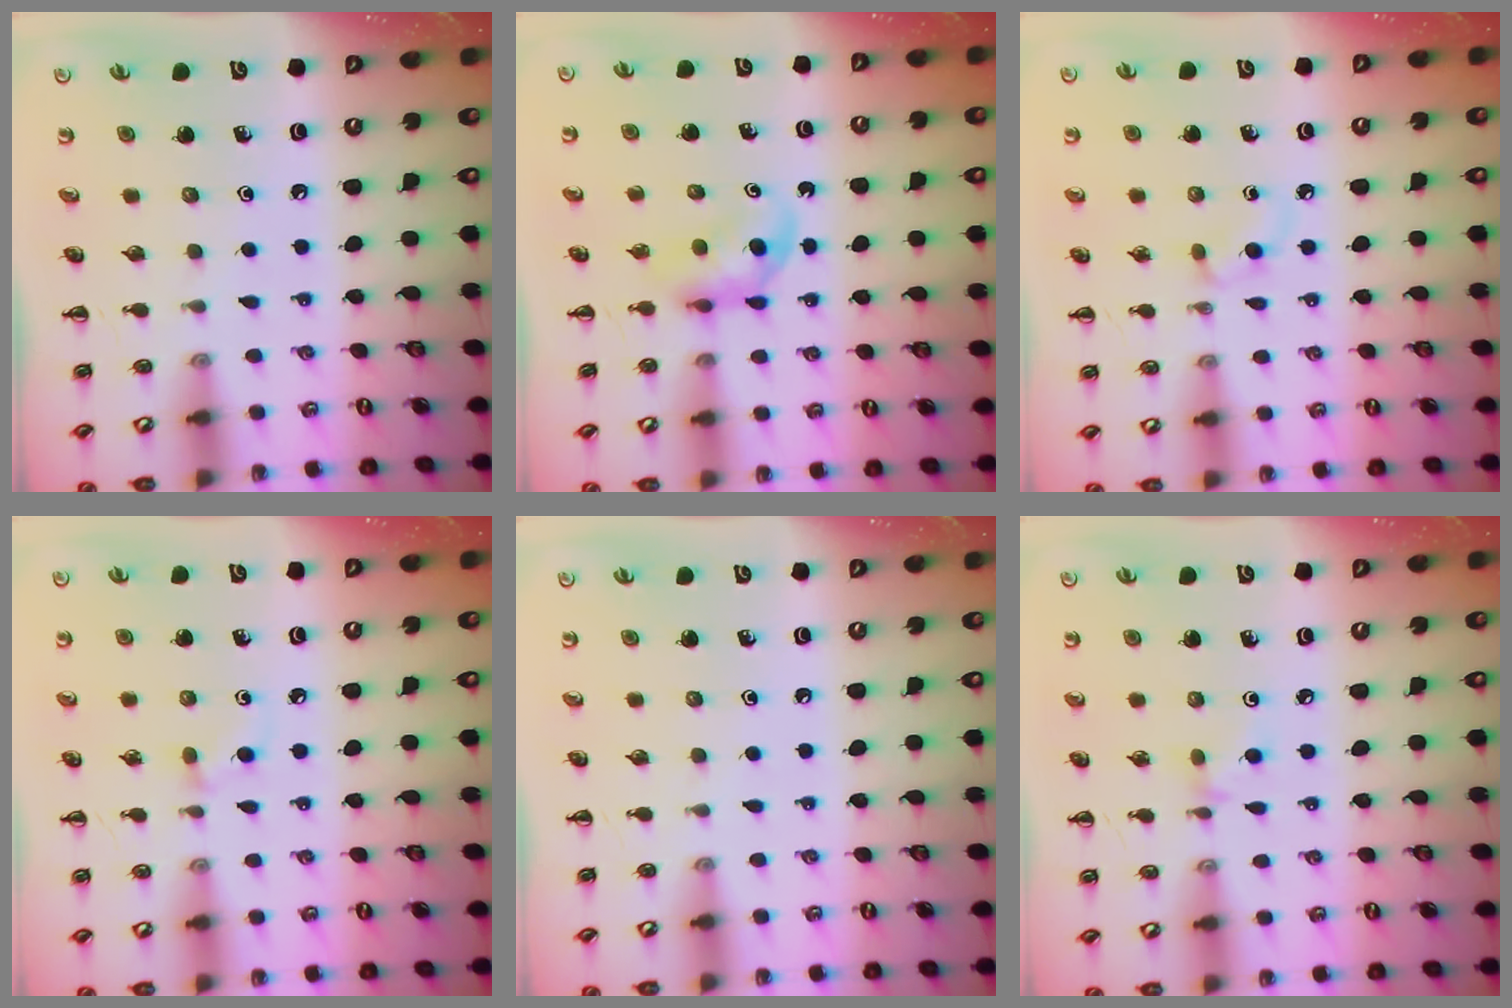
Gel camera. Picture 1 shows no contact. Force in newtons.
{"total": 4.1, "press": 4.0, "slide": 0.9}
{"total": 2.4, "press": 2.1, "slide": 1.1}
{"total": 4.1, "press": 3.7, "slide": 1.7}
{"total": 0.0}
{"total": 3.0, "press": 2.7, "slide": 1.2}